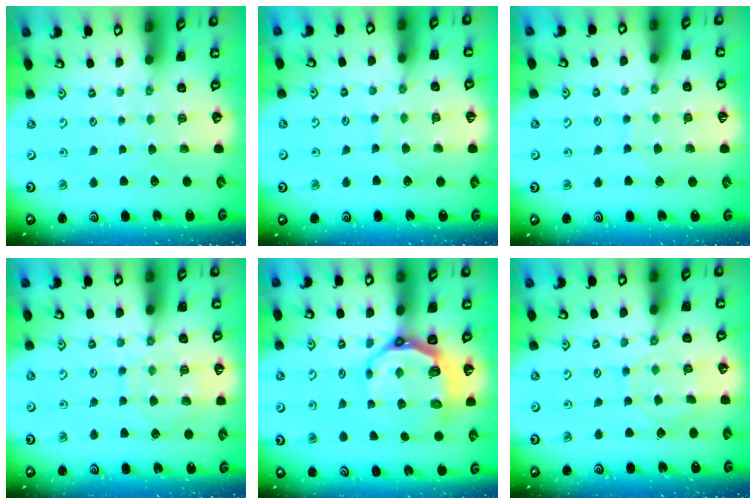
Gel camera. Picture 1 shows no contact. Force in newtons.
{"total": 6.3, "press": 6.3, "slide": 0.5}
{"total": 6.1, "press": 6.1, "slide": 0.6}
{"total": 10.6, "press": 10.6, "slide": 1.1}
{"total": 8.8, "press": 7.9, "slide": 3.9}
{"total": 8.9, "press": 8.9, "slide": 1.2}